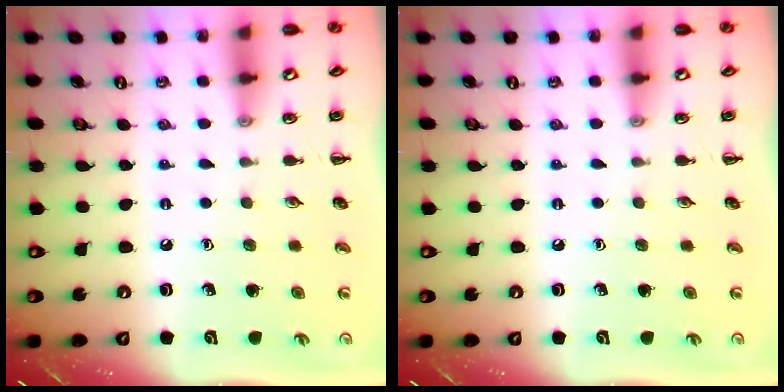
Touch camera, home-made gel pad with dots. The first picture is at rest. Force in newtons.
{"total": 0.0}